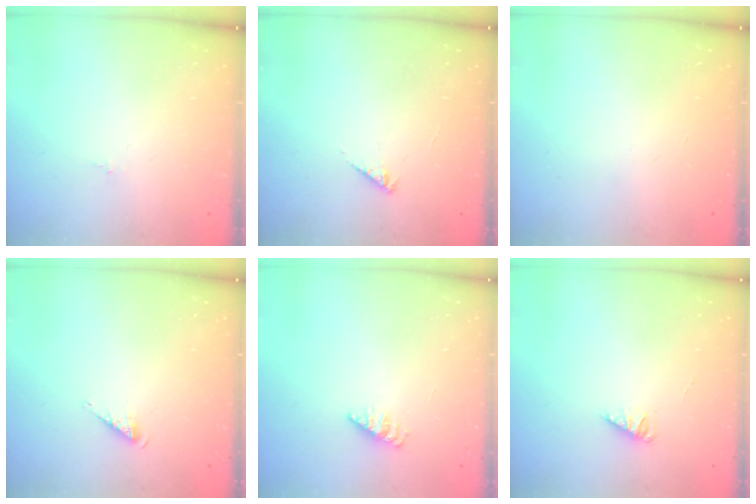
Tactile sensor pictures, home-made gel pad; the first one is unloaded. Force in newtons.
{"total": 2.0, "press": 1.9, "slide": 0.5}
{"total": 0.0}
{"total": 2.7, "press": 2.7, "slide": 0.4}
{"total": 2.2, "press": 2.2, "slide": 0.3}
{"total": 1.1, "press": 1.1, "slide": 0.2}